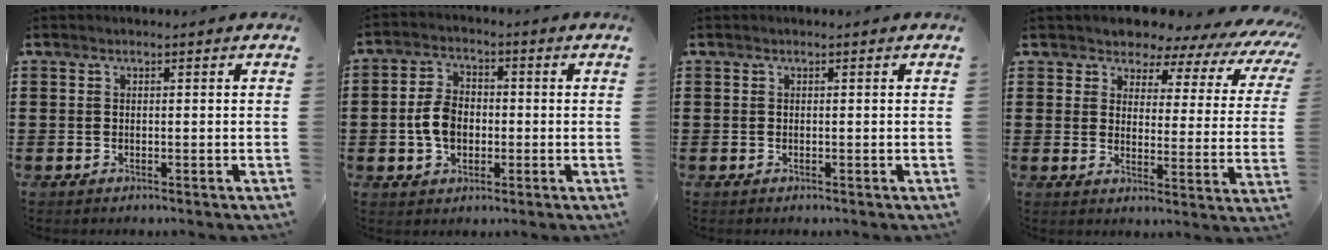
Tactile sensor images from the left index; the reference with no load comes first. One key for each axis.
{"total": 5.9, "fx": -0.9, "fy": 4.1, "fz": 4.1, "tx": -0.101, "ty": 0.003, "tz": -0.022}
{"total": 0.0}
{"total": 4.5, "fx": 3.9, "fy": 1.9, "fz": 1.2, "tx": -0.043, "ty": -0.026, "tz": 0.063}